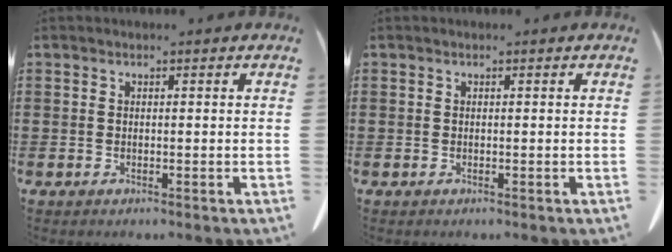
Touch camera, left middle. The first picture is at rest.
{"total": 0.0}